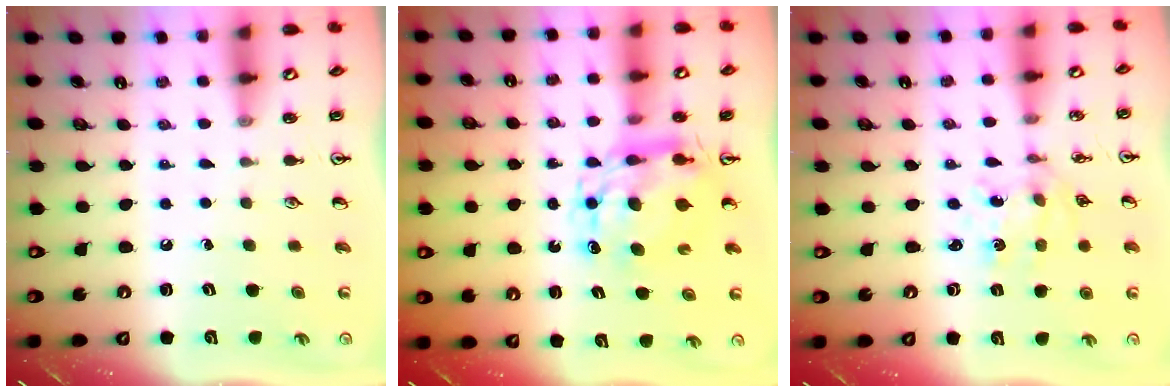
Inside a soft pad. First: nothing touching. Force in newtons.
{"total": 9.7, "press": 9.7, "slide": 0.8}
{"total": 2.6, "press": 2.4, "slide": 0.9}